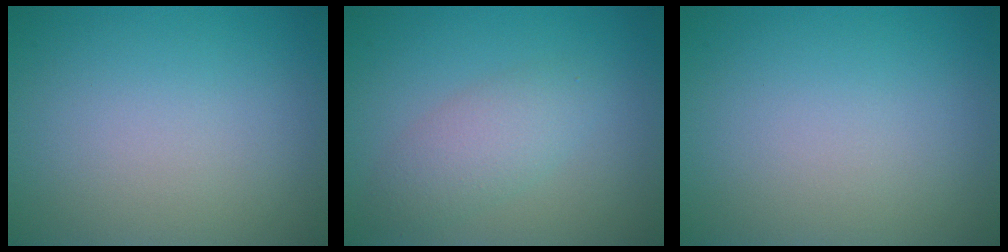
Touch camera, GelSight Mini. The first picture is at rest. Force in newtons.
{"total": 2.9, "press": 2.9, "slide": 0.1}
{"total": 0.0}